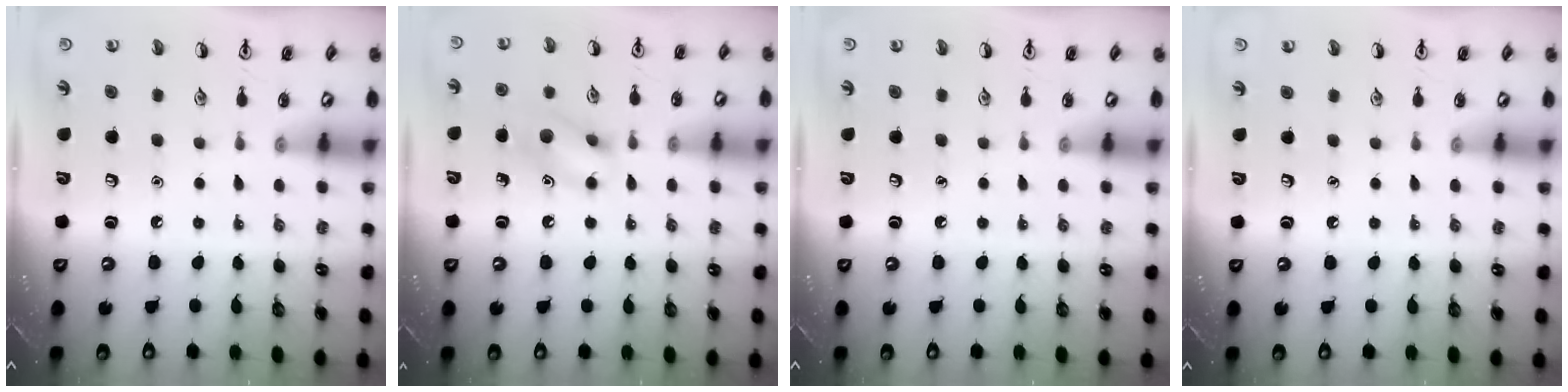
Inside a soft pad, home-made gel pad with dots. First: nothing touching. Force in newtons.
{"total": 10.5, "press": 10.5, "slide": 0.7}
{"total": 0.0}
{"total": 0.0}